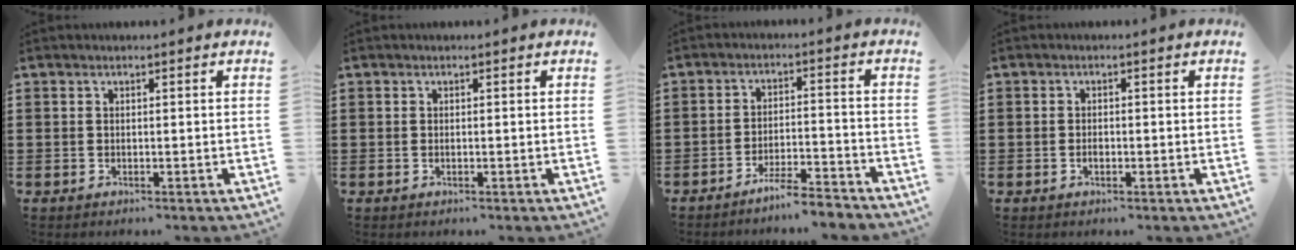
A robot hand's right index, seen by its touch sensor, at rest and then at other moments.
{"total": 0.0}
{"total": 5.0, "force": [-4.7, 0.1, 1.8], "torque": [-0.030, 0.001, -0.090]}
{"total": 1.1, "force": [-0.4, 0.4, 1.0], "torque": [-0.020, -0.005, -0.006]}